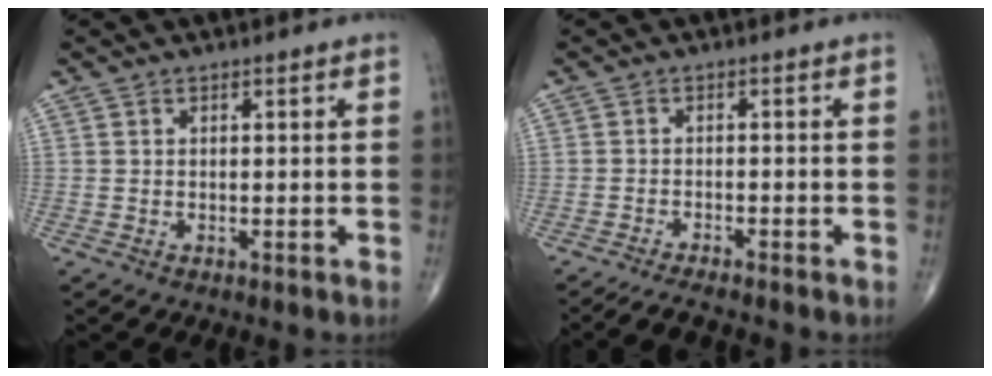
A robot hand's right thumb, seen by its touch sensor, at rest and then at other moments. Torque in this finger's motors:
{"motor_torque": [1.94, 0.18, 0.25, -1.17, 0.00]}